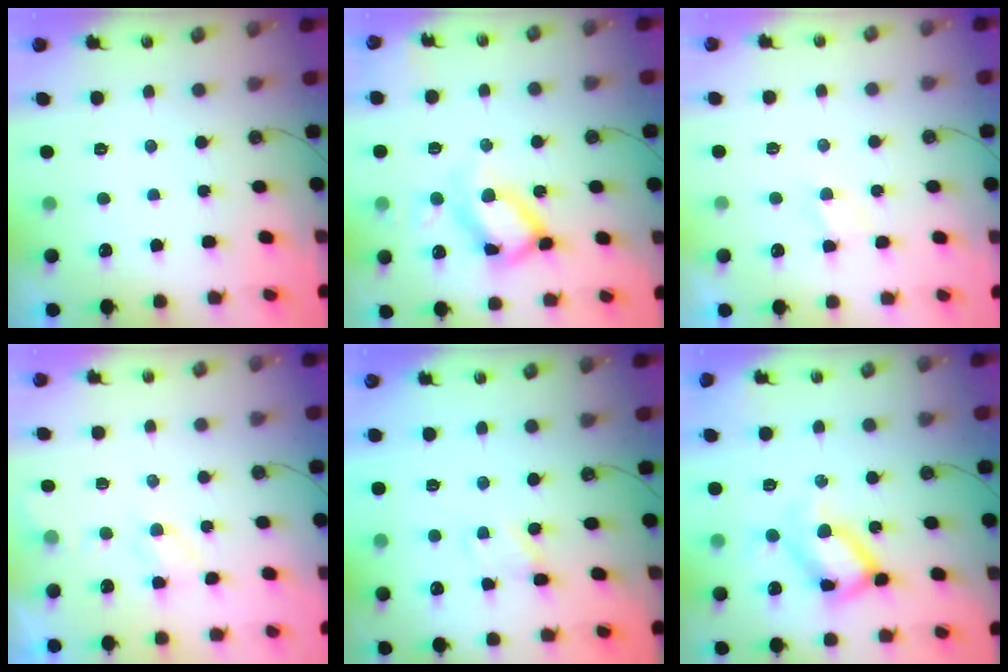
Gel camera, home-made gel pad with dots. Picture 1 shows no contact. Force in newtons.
{"total": 15.9, "press": 15.9, "slide": 1.3}
{"total": 3.0, "press": 3.0, "slide": 0.5}
{"total": 4.6, "press": 4.6, "slide": 0.6}
{"total": 1.5, "press": 1.4, "slide": 0.2}
{"total": 17.2, "press": 17.2, "slide": 0.9}